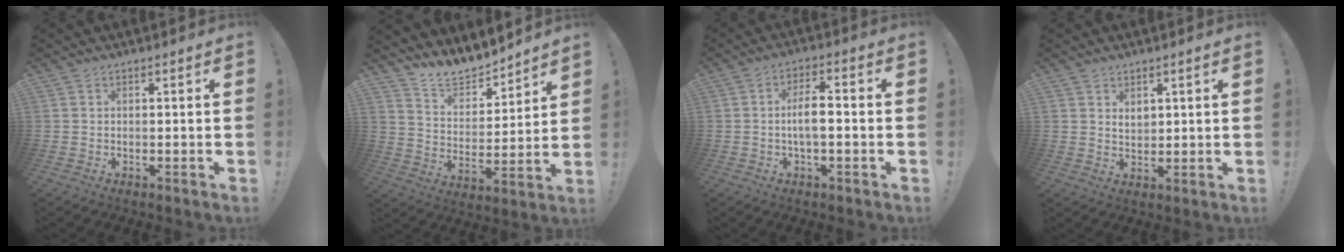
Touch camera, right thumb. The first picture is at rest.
{"total": 10.6, "force": [10.2, 2.4, 1.3], "torque": [-0.032, -0.096, 0.190]}
{"total": 6.8, "force": [-0.9, 2.3, 6.3], "torque": [-0.109, 0.009, -0.020]}
{"total": 3.9, "force": [2.2, 2.9, 1.4], "torque": [-0.018, -0.012, 0.039]}